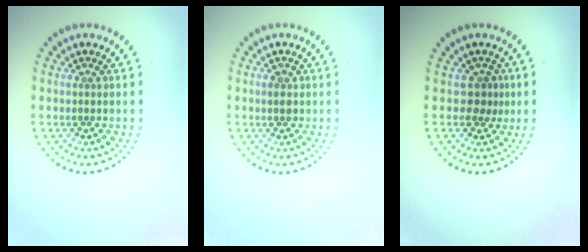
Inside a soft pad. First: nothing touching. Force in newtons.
{"total": 1.0, "press": 1.0, "slide": 0.1}
{"total": 1.8, "press": 1.4, "slide": 1.2}